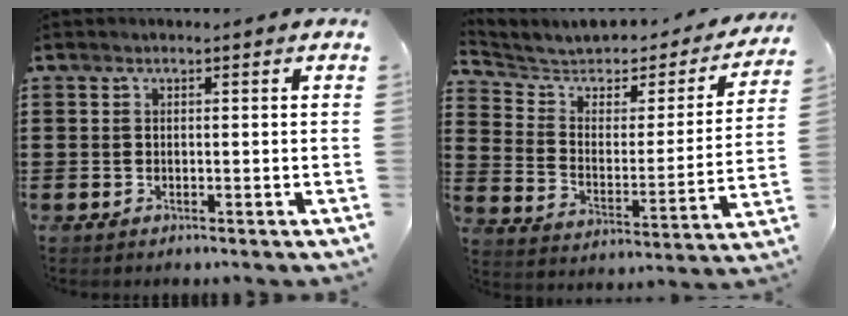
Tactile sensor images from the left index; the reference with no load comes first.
{"total": 4.7, "force": [4.0, 2.1, 1.2], "torque": [-0.055, -0.032, 0.060]}